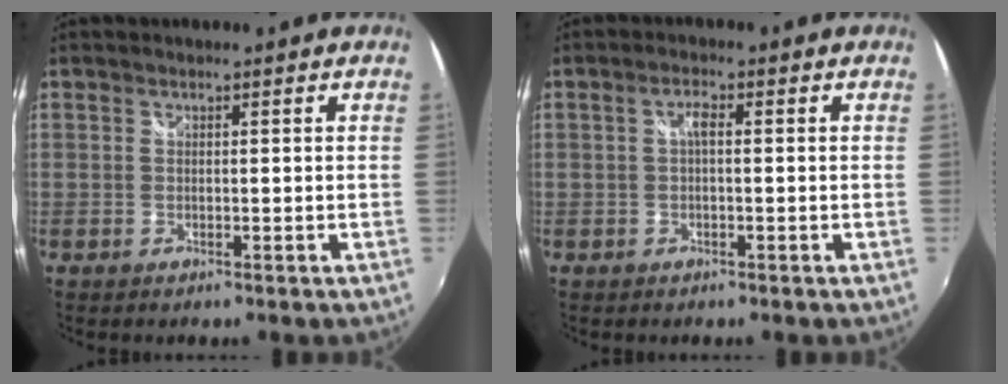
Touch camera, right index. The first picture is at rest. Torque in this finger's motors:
{"motor_torque": [0.23, -0.13, 0.14, 0.04]}